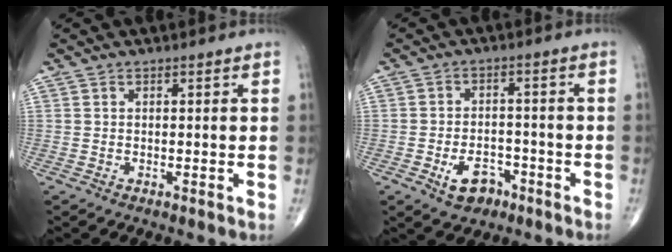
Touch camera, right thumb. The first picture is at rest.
{"total": 6.2, "force": [-3.2, 4.0, 3.4], "torque": [-0.039, 0.023, -0.049]}